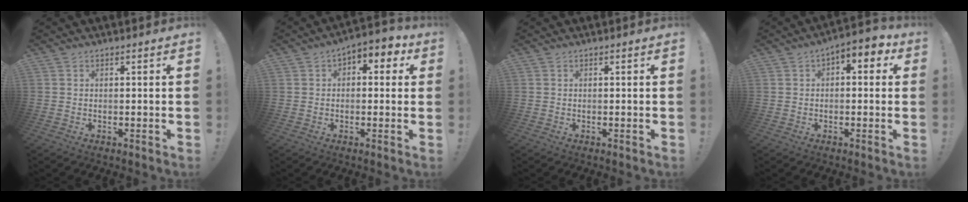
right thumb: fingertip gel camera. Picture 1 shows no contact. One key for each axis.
{"total": 4.0, "fx": 0.2, "fy": 3.0, "fz": 2.6, "tx": -0.024, "ty": 0.004, "tz": 0.000}
{"total": 0.0}
{"total": 3.7, "fx": 0.0, "fy": 2.4, "fz": 2.8, "tx": -0.028, "ty": -0.001, "tz": -0.006}